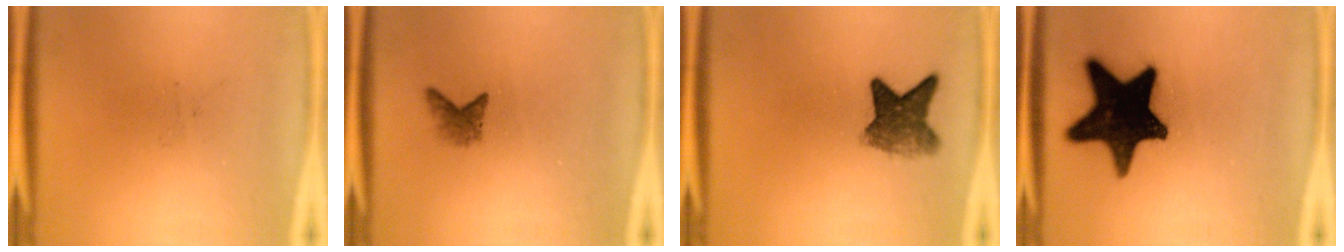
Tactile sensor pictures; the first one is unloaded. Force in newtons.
{"total": 1.8}
{"total": 6.2}
{"total": 19.5}